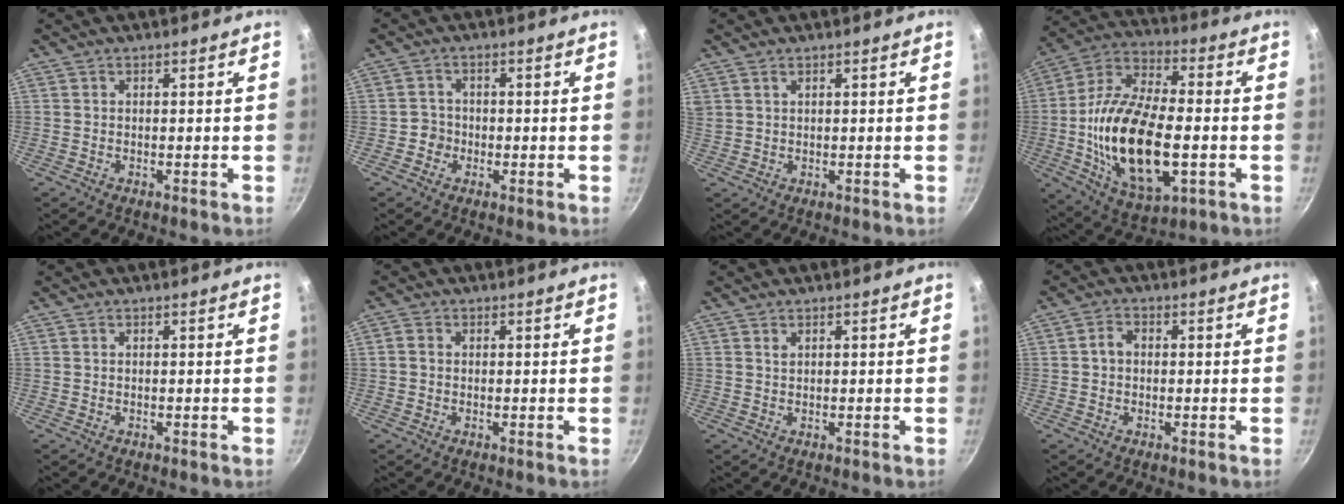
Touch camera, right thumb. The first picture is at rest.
{"total": 2.7, "force": [-0.9, 2.5, 0.4], "torque": [0.014, 0.010, -0.019]}
{"total": 1.8, "force": [1.2, 1.1, 0.8], "torque": [-0.013, 0.003, 0.025]}
{"total": 23.9, "force": [-3.6, 12.0, 20.4], "torque": [-0.373, 0.021, -0.062]}
{"total": 0.0}
{"total": 1.6, "force": [0.0, 1.4, 0.7], "torque": [-0.013, 0.006, -0.004]}
{"total": 0.8, "force": [0.5, 0.4, 0.4], "torque": [-0.006, 0.000, 0.010]}
{"total": 2.9, "force": [0.0, 2.3, 1.8], "torque": [-0.023, 0.012, -0.004]}